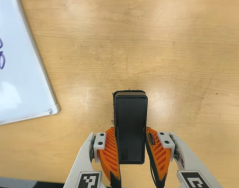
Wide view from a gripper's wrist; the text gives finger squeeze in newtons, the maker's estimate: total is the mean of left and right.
{"total": 7.2, "left": 5.3, "right": 9.2}